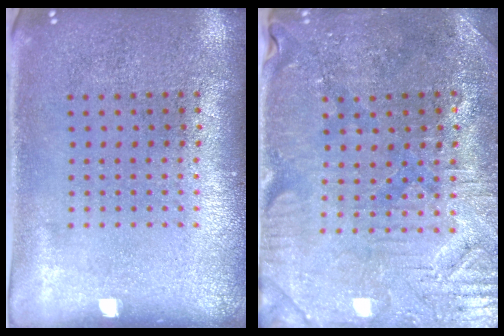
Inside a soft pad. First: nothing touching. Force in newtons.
{"total": 1.4, "press": 1.4, "slide": 0.4}